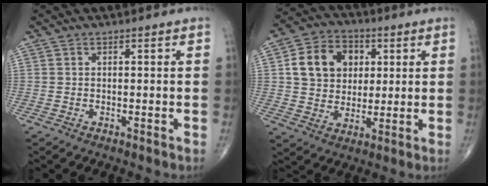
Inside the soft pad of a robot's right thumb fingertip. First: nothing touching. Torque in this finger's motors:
{"motor_torque": [1.43, 1.73, 0.41, -0.23, 0.09]}